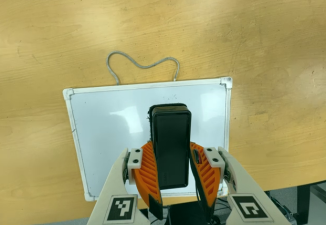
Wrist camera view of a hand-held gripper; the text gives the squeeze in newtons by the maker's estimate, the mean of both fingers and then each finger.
{"total": 5.2, "left": 4.9, "right": 5.6}